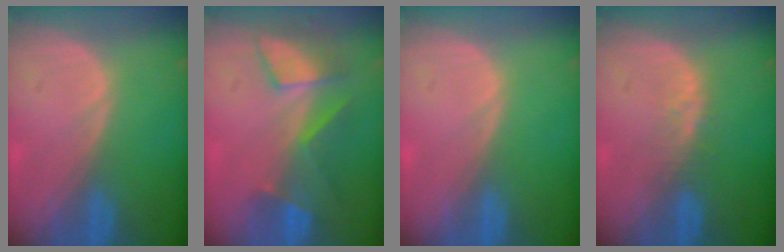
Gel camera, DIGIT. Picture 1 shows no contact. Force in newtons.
{"total": 8.4, "press": 7.2, "slide": 4.4}
{"total": 0.0}
{"total": 2.5, "press": 2.4, "slide": 0.2}